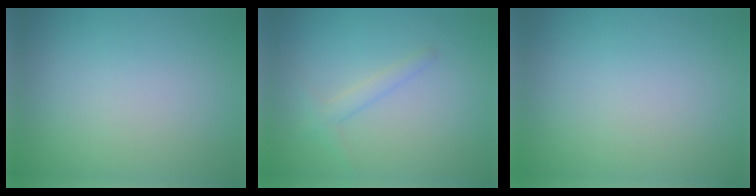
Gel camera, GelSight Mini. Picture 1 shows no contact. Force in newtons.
{"total": 1.4, "press": 1.4, "slide": 0.1}
{"total": 0.0}